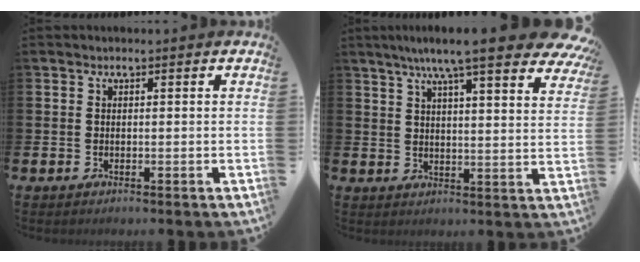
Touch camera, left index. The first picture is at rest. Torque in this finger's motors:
{"motor_torque": [2.14, 0.00, 1.05, 0.17]}